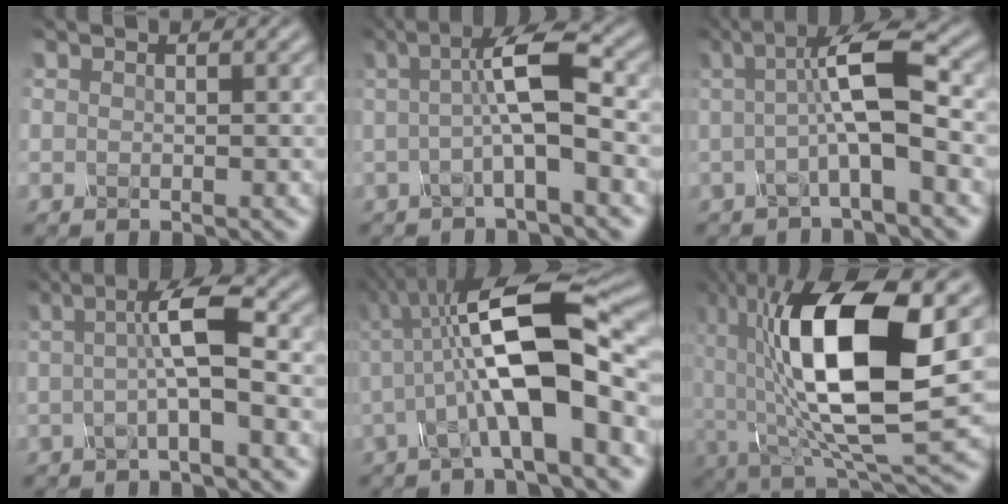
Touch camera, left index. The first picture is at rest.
{"total": 5.3, "force": [-0.2, 0.9, 5.2], "torque": [-0.091, 0.009, -0.011]}
{"total": 6.1, "force": [-0.3, 1.2, 5.9], "torque": [-0.102, 0.013, -0.013]}
{"total": 4.5, "force": [-0.2, 0.7, 4.4], "torque": [-0.077, 0.004, -0.007]}
{"total": 10.9, "force": [0.0, 2.9, 10.5], "torque": [-0.180, 0.015, -0.006]}
{"total": 14.3, "force": [1.2, 5.7, 13.0], "torque": [-0.225, -0.007, 0.021]}